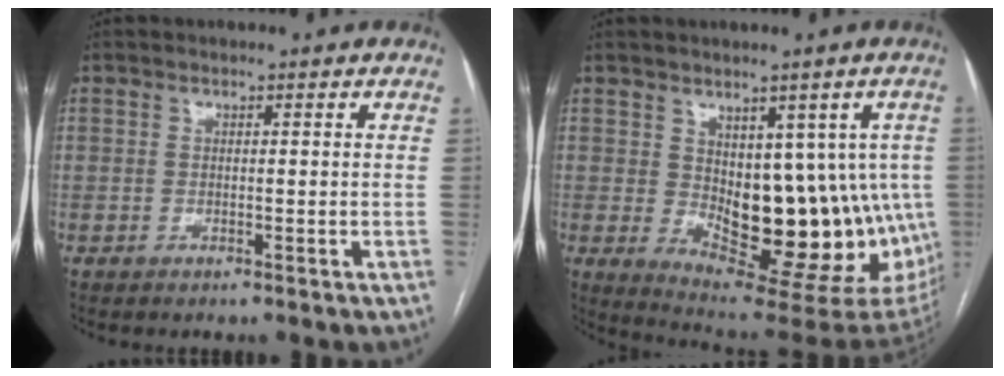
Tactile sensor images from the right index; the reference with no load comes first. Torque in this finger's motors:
{"motor_torque": [1.88, -0.06, 0.35, 0.11]}